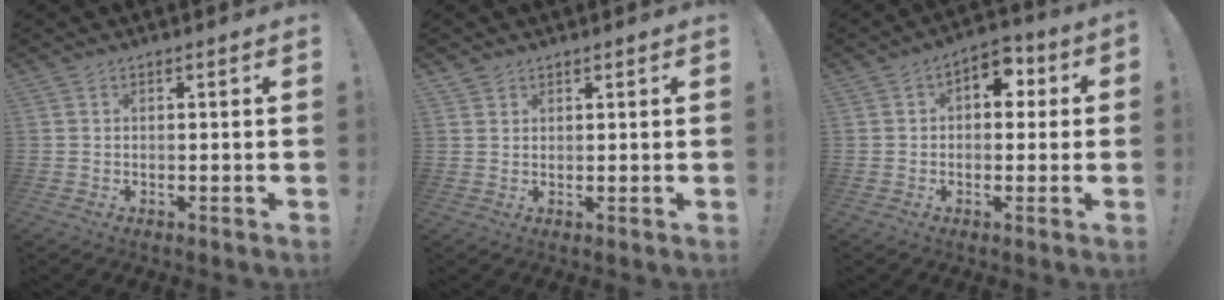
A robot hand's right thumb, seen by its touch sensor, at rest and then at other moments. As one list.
[{"total": 1.8, "force": [1.5, 0.9, 0.1], "torque": [0.002, -0.008, 0.028]}, {"total": 6.1, "force": [1.1, 4.5, 3.9], "torque": [-0.055, 0.007, 0.021]}]